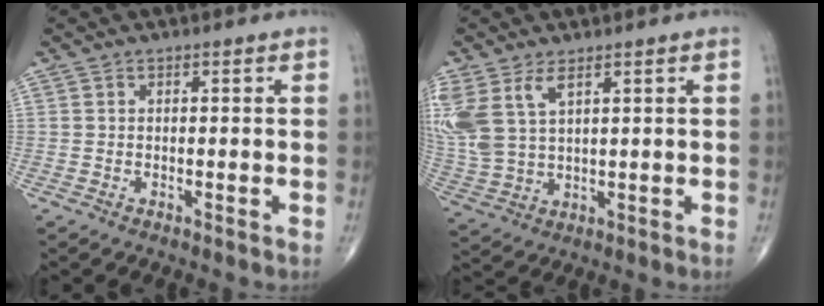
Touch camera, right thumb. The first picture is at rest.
{"total": 11.4, "force": [4.9, 6.1, 8.3], "torque": [-0.206, -0.008, 0.111]}